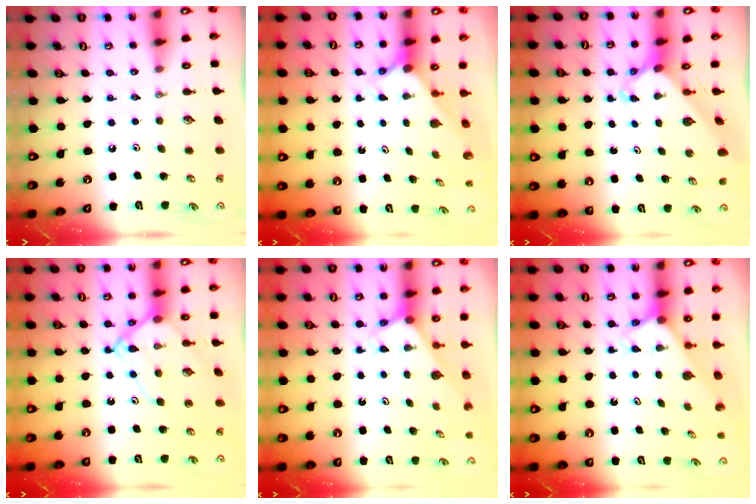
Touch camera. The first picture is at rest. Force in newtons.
{"total": 2.2, "press": 2.2, "slide": 0.2}
{"total": 3.6, "press": 3.6, "slide": 0.3}
{"total": 12.9, "press": 12.8, "slide": 1.1}
{"total": 2.7, "press": 2.7, "slide": 0.1}
{"total": 2.4, "press": 2.4, "slide": 0.2}